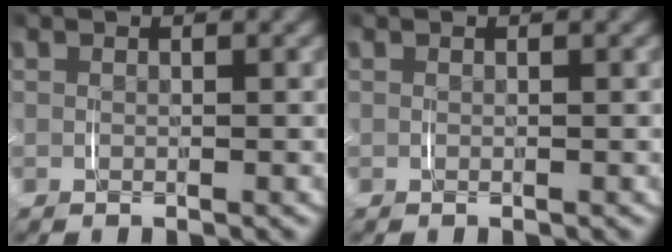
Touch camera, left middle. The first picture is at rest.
{"total": 0.0}